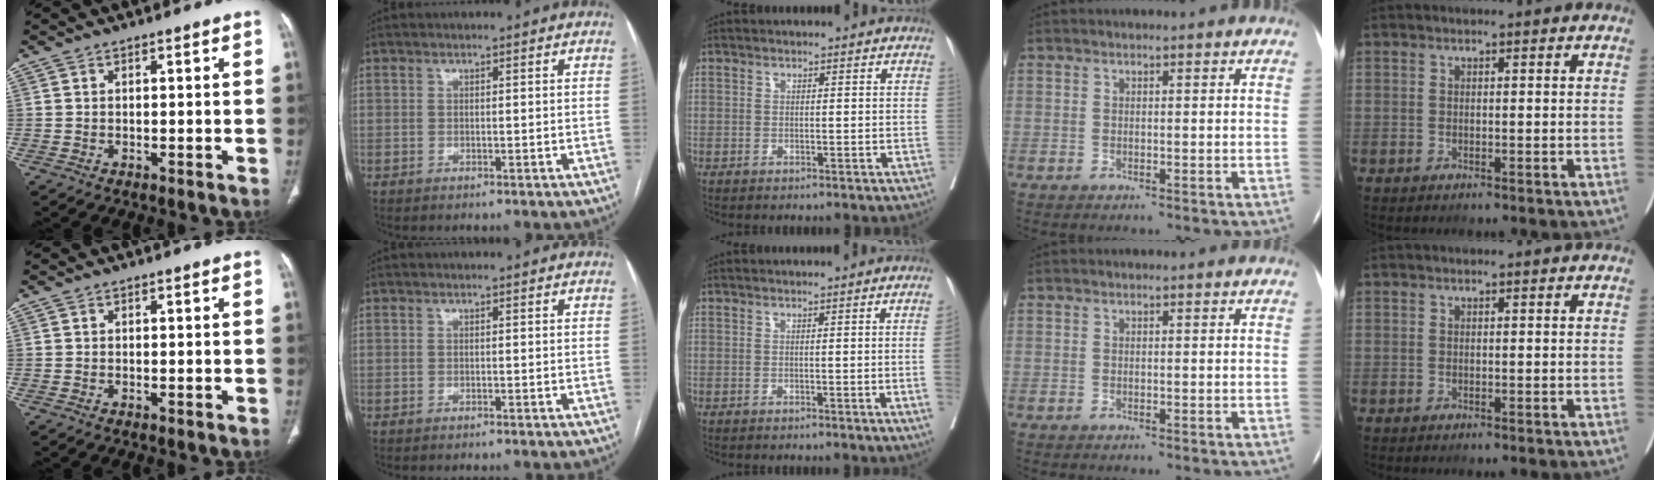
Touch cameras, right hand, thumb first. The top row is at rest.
{"middle": {"total": 3.1, "force": [-0.7, -1.1, 2.8], "torque": [-0.041, -0.004, -0.009]}}